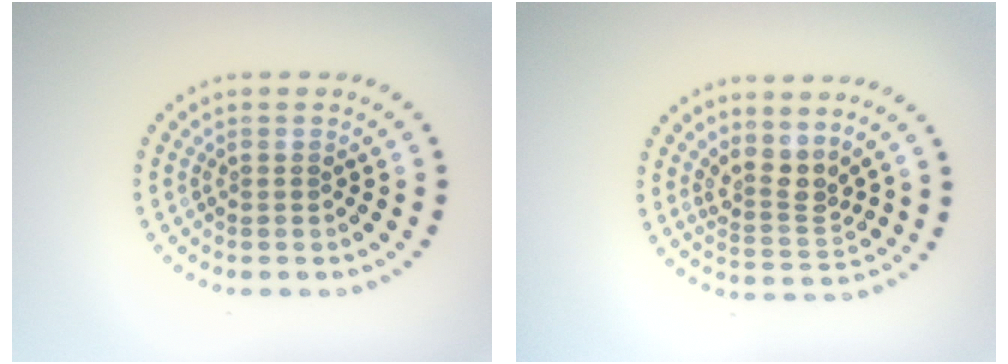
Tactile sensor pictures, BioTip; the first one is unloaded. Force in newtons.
{"total": 2.8, "press": 2.0, "slide": 1.9}